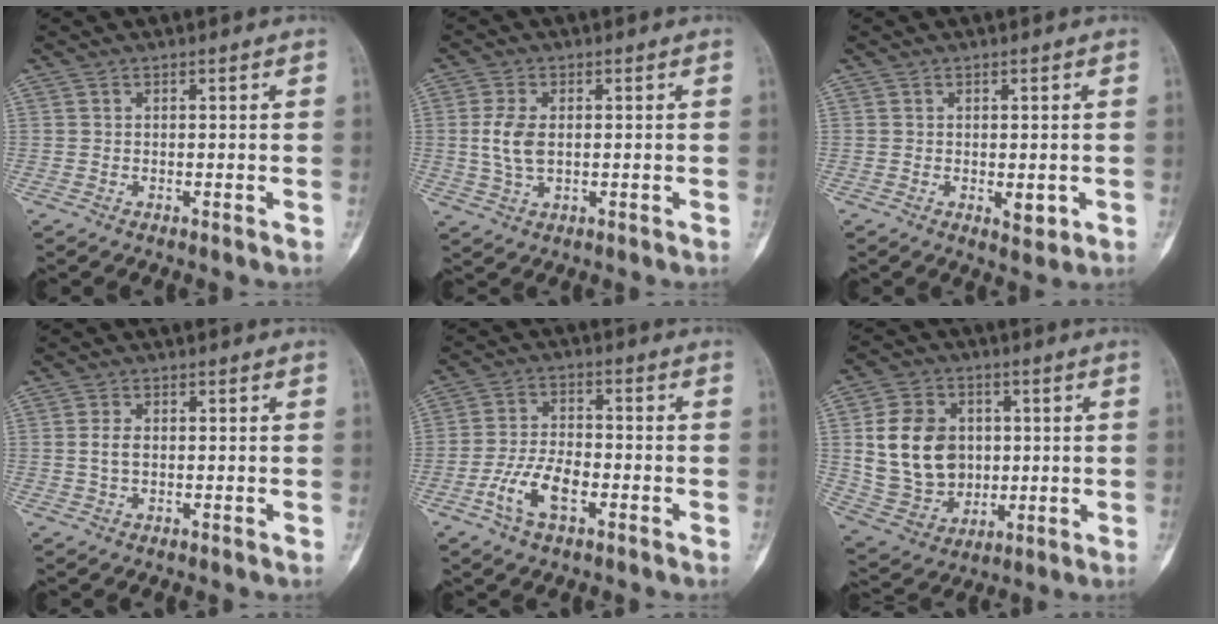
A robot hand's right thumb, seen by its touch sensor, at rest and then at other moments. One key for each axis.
{"total": 5.7, "fx": 0.1, "fy": 3.3, "fz": 4.6, "tx": -0.102, "ty": 0.001, "tz": 0.002}
{"total": 2.7, "fx": -0.4, "fy": 1.4, "fz": 2.3, "tx": -0.019, "ty": -0.004, "tz": 0.000}
{"total": 2.3, "fx": -0.1, "fy": 1.4, "fz": 1.9, "tx": -0.039, "ty": 0.003, "tz": -0.005}
{"total": 8.7, "fx": -3.6, "fy": 4.3, "fz": 6.7, "tx": -0.130, "ty": 0.021, "tz": -0.072}
{"total": 16.1, "fx": 1.9, "fy": 12.9, "fz": 9.5, "tx": -0.138, "ty": 0.001, "tz": 0.050}